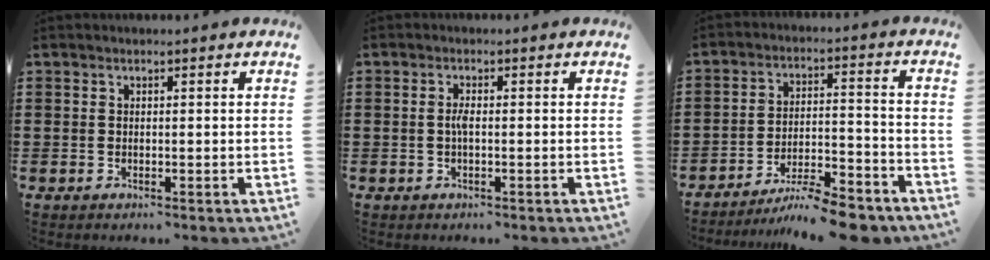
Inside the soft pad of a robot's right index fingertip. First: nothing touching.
{"total": 1.8, "force": [-0.3, 0.4, 1.7], "torque": [-0.041, -0.002, -0.008]}
{"total": 7.8, "force": [-7.0, 0.6, 3.5], "torque": [-0.055, 0.012, -0.133]}